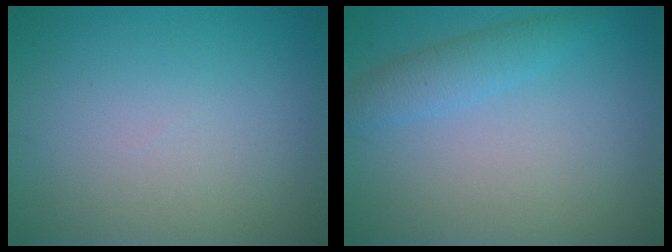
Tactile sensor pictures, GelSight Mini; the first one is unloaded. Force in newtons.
{"total": 2.3, "press": 2.3, "slide": 0.0}